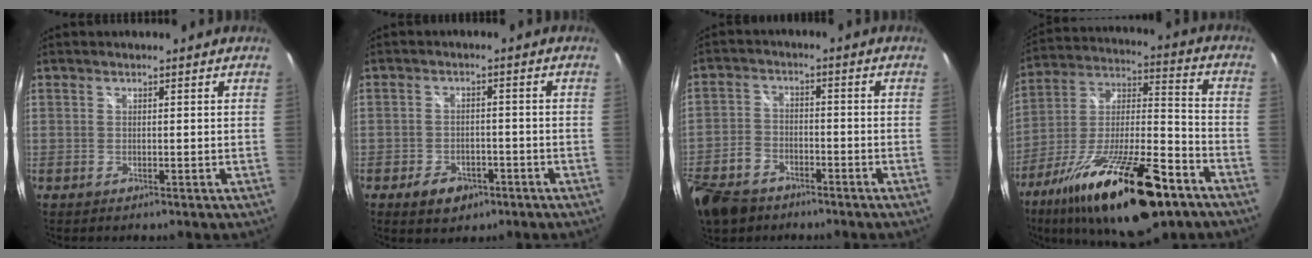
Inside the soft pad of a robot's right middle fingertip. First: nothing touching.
{"total": 5.9, "force": [-3.5, 3.8, 2.8], "torque": [-0.070, 0.002, -0.046]}
{"total": 11.1, "force": [-7.1, 7.2, 4.5], "torque": [-0.132, 0.004, -0.128]}
{"total": 27.8, "force": [-16.5, 8.4, 20.8], "torque": [-0.365, -0.033, -0.270]}